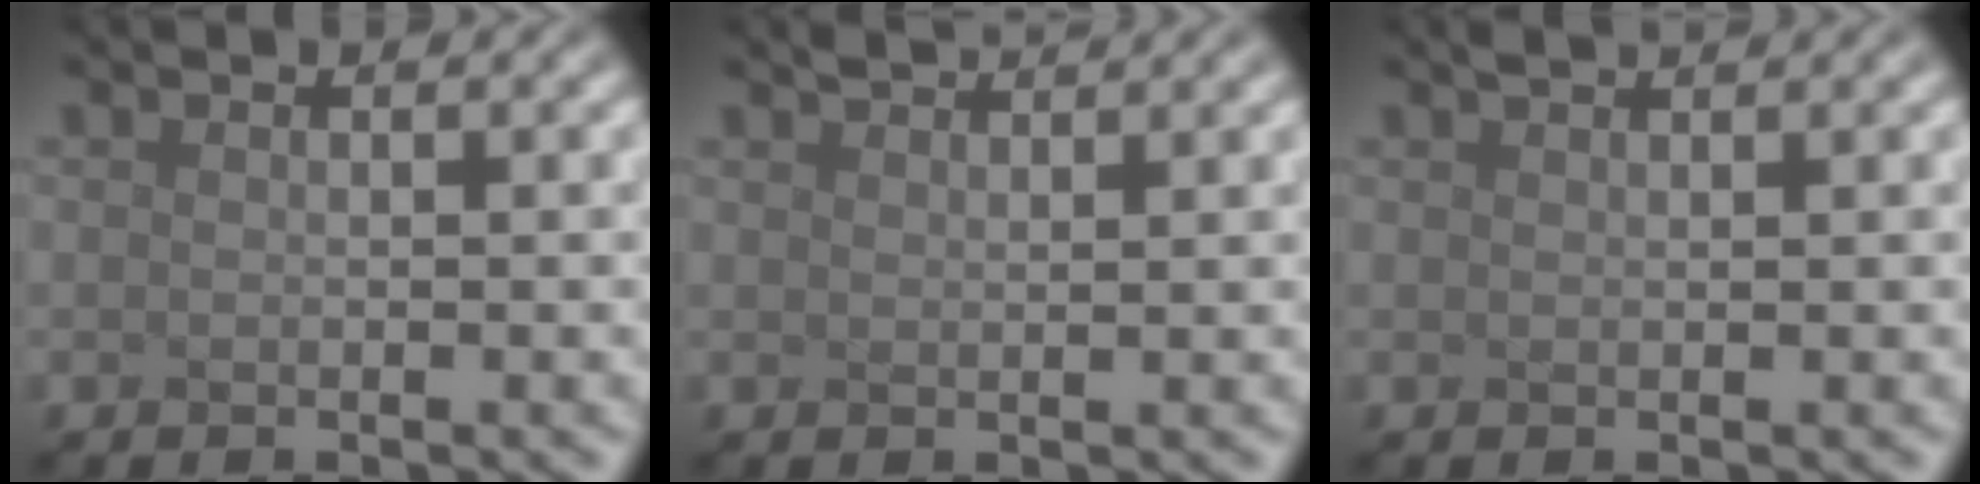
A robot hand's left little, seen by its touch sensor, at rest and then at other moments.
{"total": 2.5, "force": [2.3, 0.4, 0.9], "torque": [-0.004, 0.015, 0.019]}
{"total": 1.7, "force": [1.4, 0.3, 0.8], "torque": [-0.004, 0.011, 0.003]}